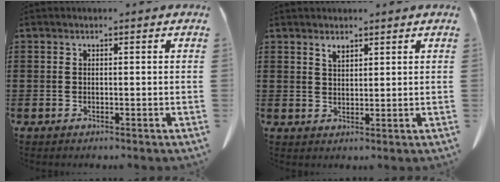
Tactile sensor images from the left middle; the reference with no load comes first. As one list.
[{"total": 1.9, "force": [1.5, 0.6, 0.9], "torque": [-0.013, -0.002, 0.027]}]